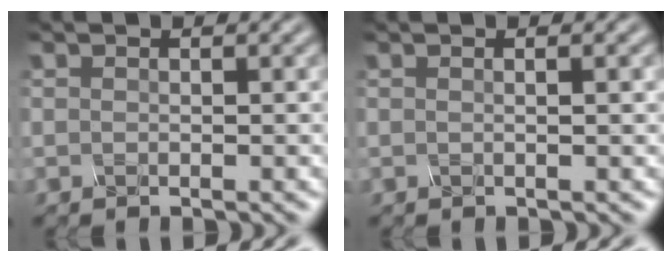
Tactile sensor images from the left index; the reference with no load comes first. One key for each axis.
{"total": 1.7, "fx": 0.3, "fy": 0.7, "fz": 1.5, "tx": -0.011, "ty": 0.001, "tz": -0.010}